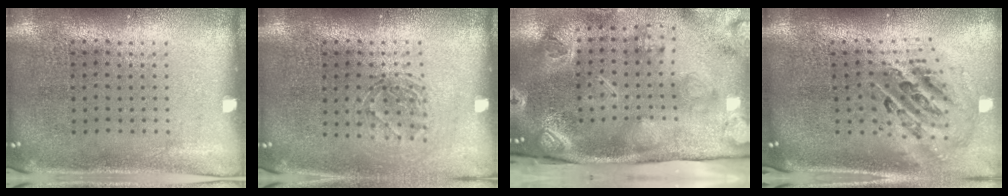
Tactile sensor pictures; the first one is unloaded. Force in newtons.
{"total": 1.2, "press": 1.1, "slide": 0.6}
{"total": 4.6, "press": 3.2, "slide": 3.3}
{"total": 1.9, "press": 1.5, "slide": 1.2}